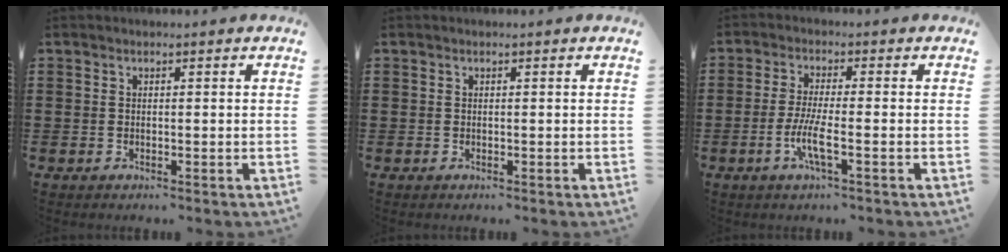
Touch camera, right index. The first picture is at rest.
{"total": 0.0}
{"total": 5.3, "force": [-2.0, 0.7, 4.9], "torque": [-0.104, -0.011, -0.042]}